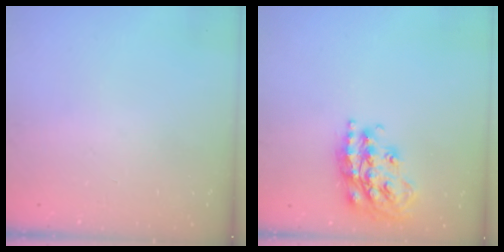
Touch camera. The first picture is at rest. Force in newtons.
{"total": 19.4, "press": 19.4, "slide": 1.4}